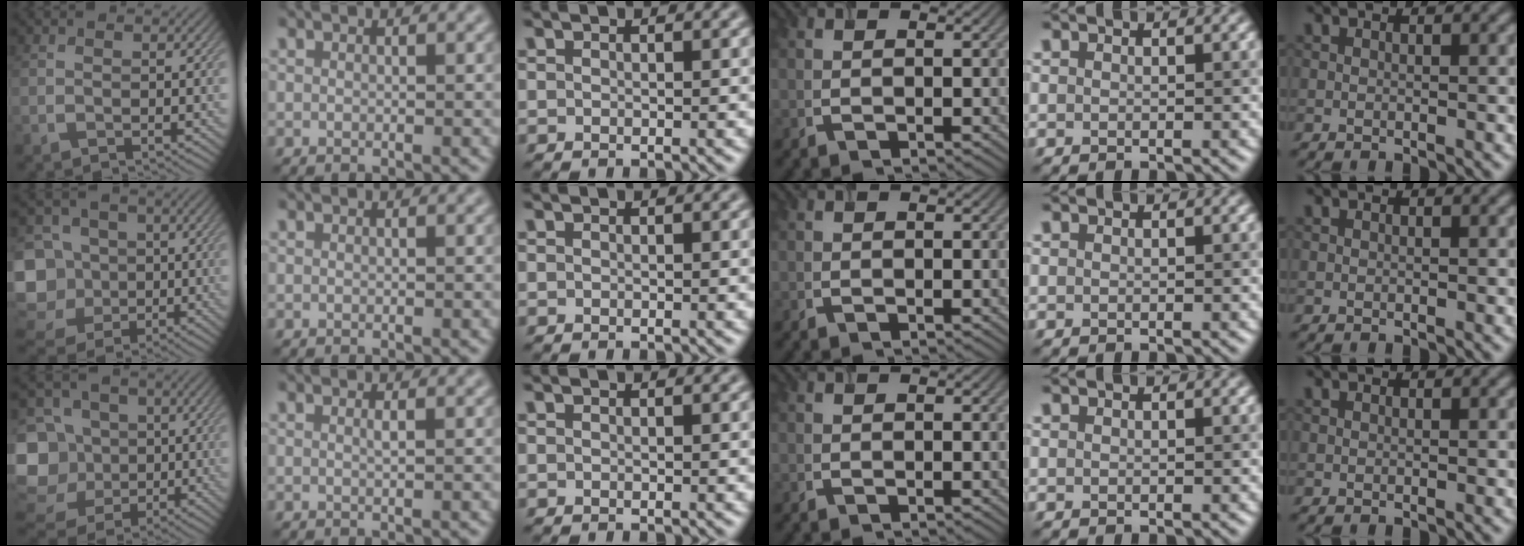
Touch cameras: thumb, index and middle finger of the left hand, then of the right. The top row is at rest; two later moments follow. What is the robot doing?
{"motion": "close", "object": "airpods case & airpods"}